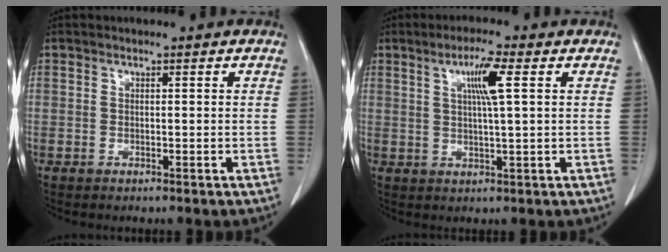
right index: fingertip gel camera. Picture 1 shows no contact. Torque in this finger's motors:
{"motor_torque": [0.29, 0.25, 0.16, 0.09]}